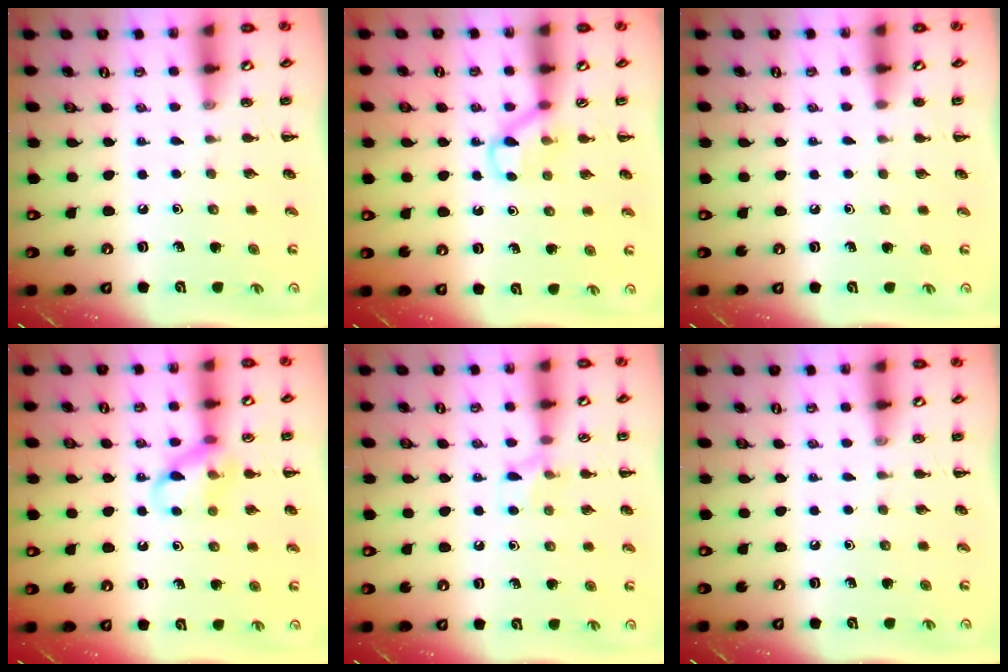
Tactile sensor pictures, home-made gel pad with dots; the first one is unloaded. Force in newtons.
{"total": 4.6, "press": 4.3, "slide": 1.4}
{"total": 1.9, "press": 1.9, "slide": 0.4}
{"total": 10.5, "press": 10.4, "slide": 1.0}
{"total": 6.8, "press": 6.4, "slide": 2.4}
{"total": 0.0}